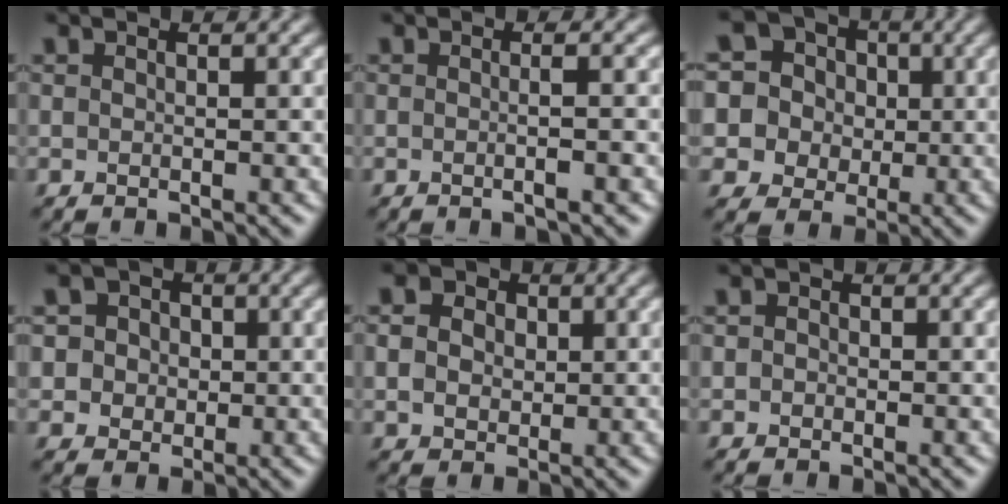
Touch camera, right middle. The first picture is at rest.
{"total": 2.7, "force": [0.0, 1.1, 2.5], "torque": [-0.006, -0.002, -0.020]}
{"total": 8.6, "force": [2.0, 8.0, 2.6], "torque": [-0.081, 0.034, 0.021]}
{"total": 5.5, "force": [1.7, 4.8, 2.2], "torque": [-0.033, 0.024, 0.009]}
{"total": 6.1, "force": [2.1, 4.8, 3.1], "torque": [-0.068, 0.025, 0.015]}
{"total": 1.2, "force": [0.2, 1.1, 0.5], "torque": [0.001, -0.001, -0.011]}